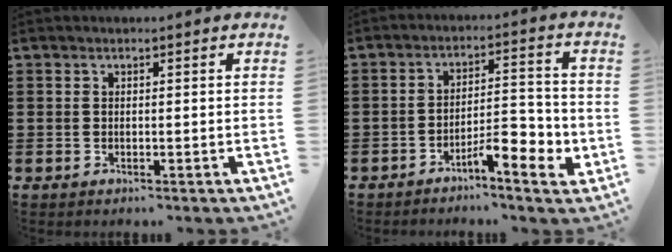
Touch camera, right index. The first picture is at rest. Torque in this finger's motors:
{"motor_torque": [0.61, -0.59, 0.32, 0.13]}